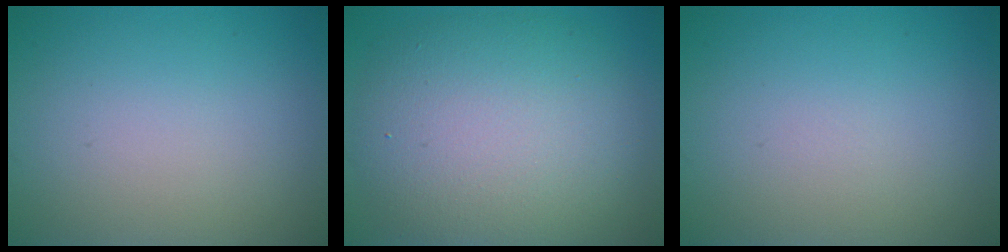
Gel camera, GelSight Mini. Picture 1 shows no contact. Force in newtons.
{"total": 9.7, "press": 9.7, "slide": 0.9}
{"total": 0.0}